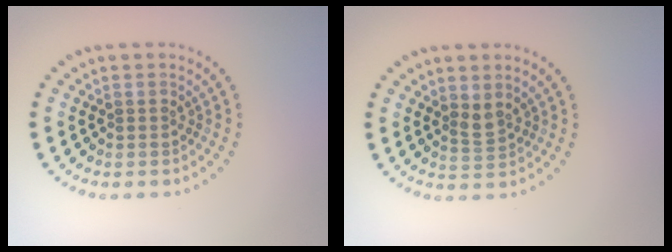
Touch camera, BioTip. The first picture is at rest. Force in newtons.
{"total": 1.6, "press": 1.3, "slide": 1.1}